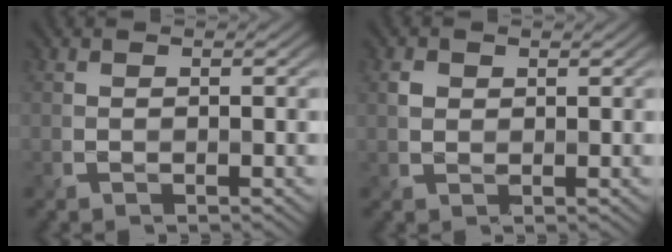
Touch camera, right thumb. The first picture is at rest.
{"total": 1.4, "force": [0.6, 1.1, 0.5], "torque": [-0.017, 0.000, 0.014]}